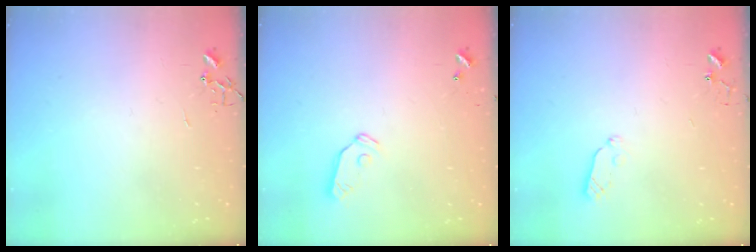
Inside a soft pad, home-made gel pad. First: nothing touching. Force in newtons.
{"total": 6.6, "press": 6.6, "slide": 0.4}
{"total": 4.8, "press": 4.7, "slide": 0.6}